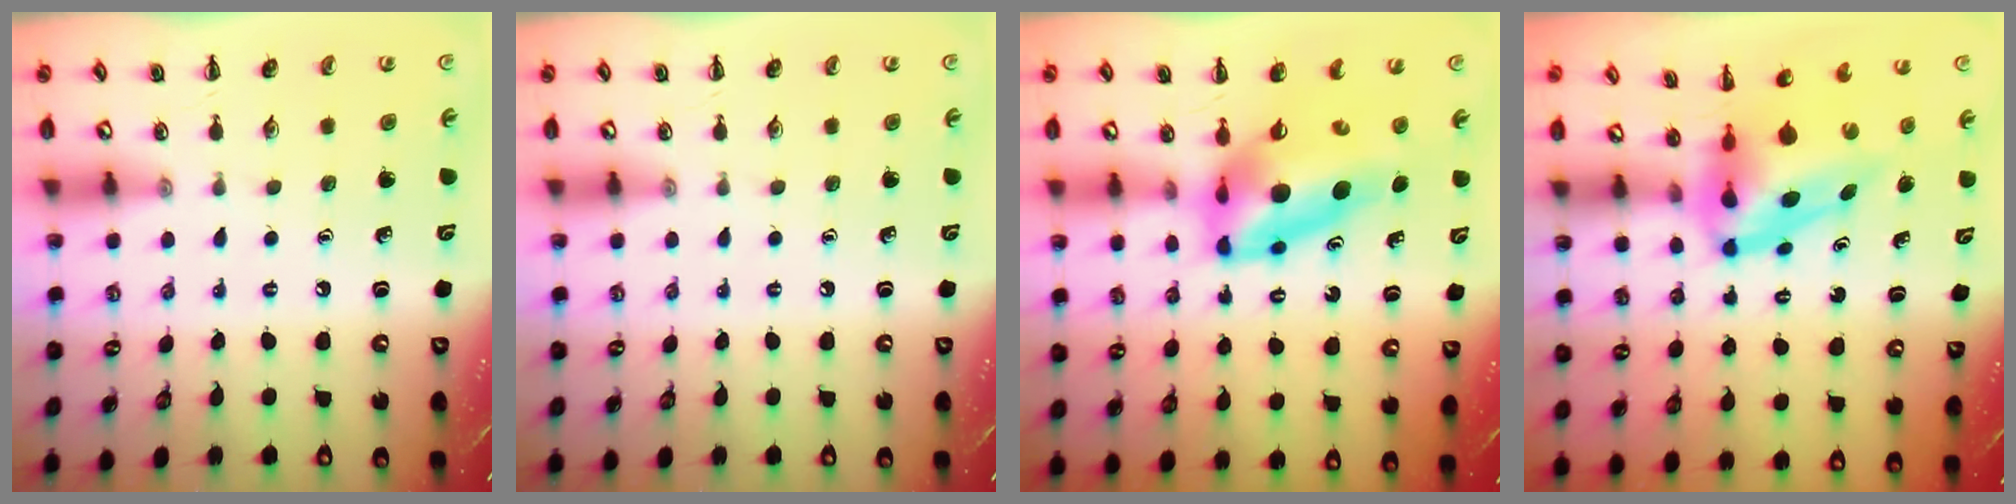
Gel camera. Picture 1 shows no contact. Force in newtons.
{"total": 0.0}
{"total": 10.0, "press": 9.6, "slide": 3.0}
{"total": 7.0, "press": 6.8, "slide": 1.8}